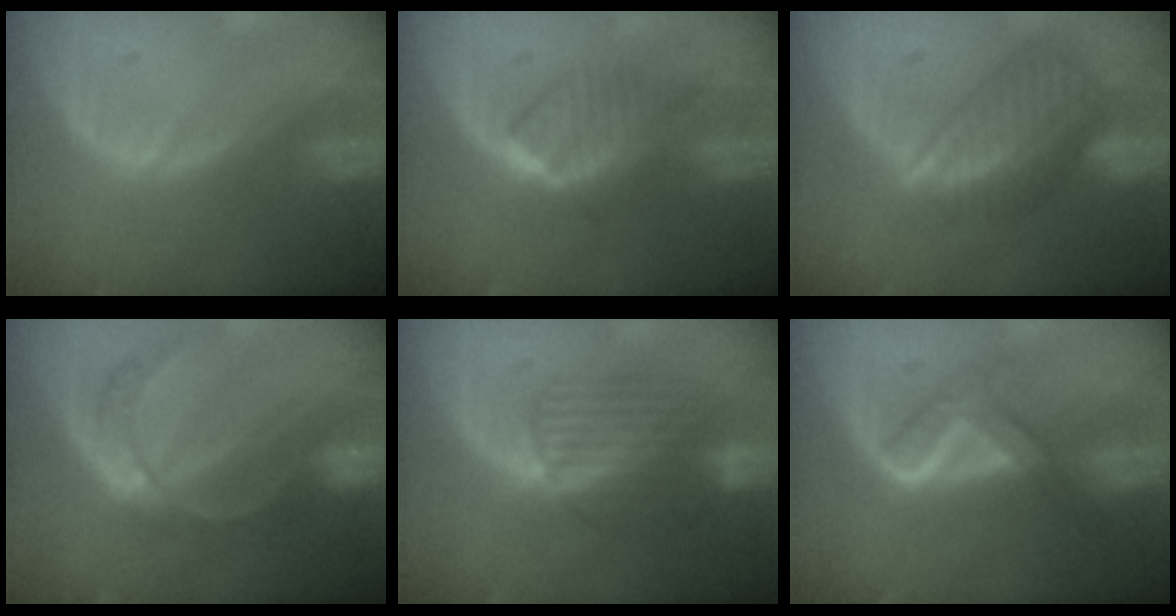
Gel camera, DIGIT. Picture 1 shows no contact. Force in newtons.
{"total": 6.5, "press": 5.7, "slide": 3.1}
{"total": 8.4, "press": 7.4, "slide": 3.9}
{"total": 8.0, "press": 6.7, "slide": 4.4}
{"total": 7.5, "press": 7.2, "slide": 2.1}
{"total": 5.3, "press": 5.2, "slide": 1.1}